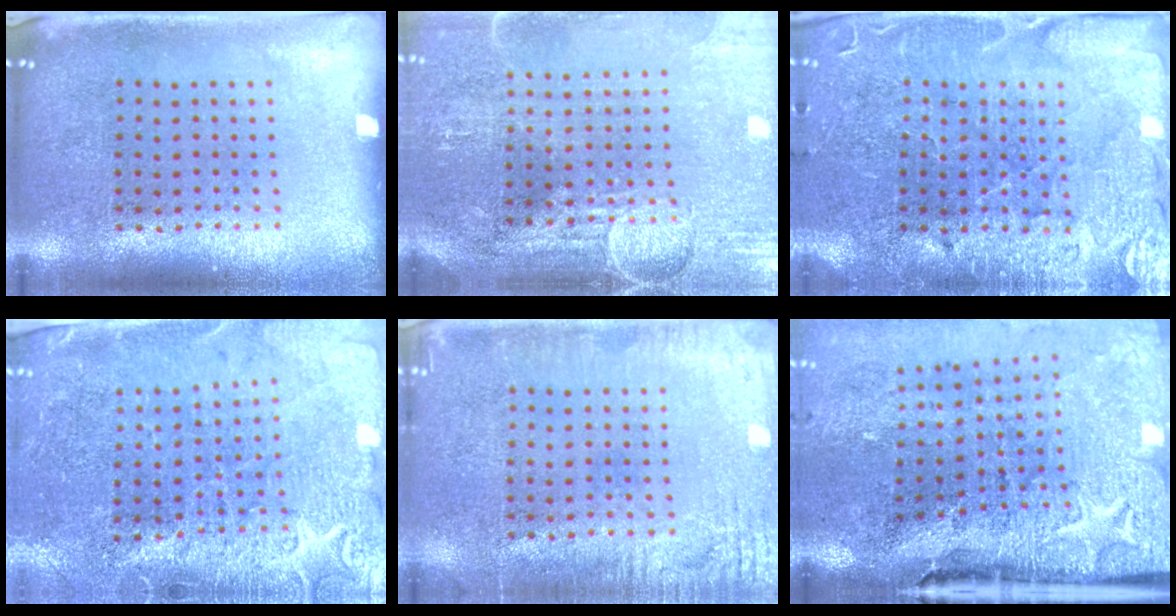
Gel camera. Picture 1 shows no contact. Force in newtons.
{"total": 3.8, "press": 3.6, "slide": 1.4}
{"total": 3.5, "press": 3.4, "slide": 0.9}
{"total": 3.2, "press": 3.1, "slide": 1.0}
{"total": 3.0, "press": 3.0, "slide": 0.2}
{"total": 4.8, "press": 3.8, "slide": 2.9}